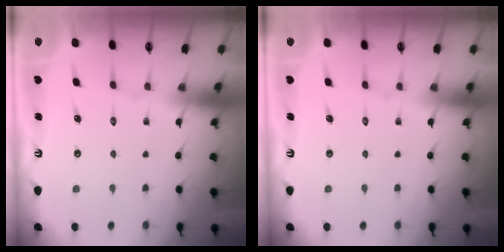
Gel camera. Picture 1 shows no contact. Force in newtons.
{"total": 0.0}